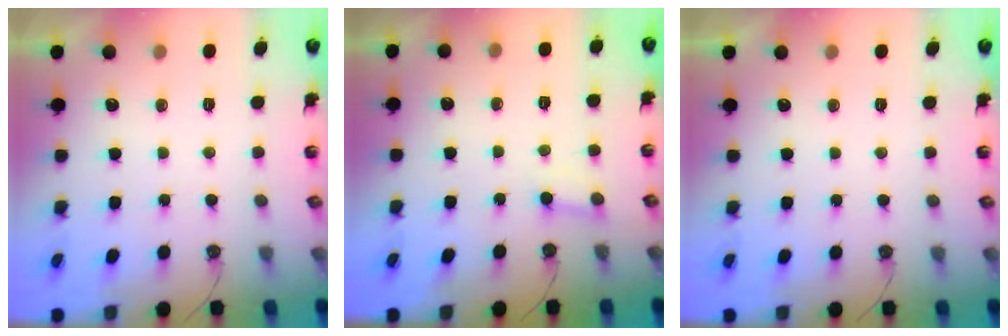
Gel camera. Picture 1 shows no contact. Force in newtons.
{"total": 2.2, "press": 2.2, "slide": 0.2}
{"total": 0.0}